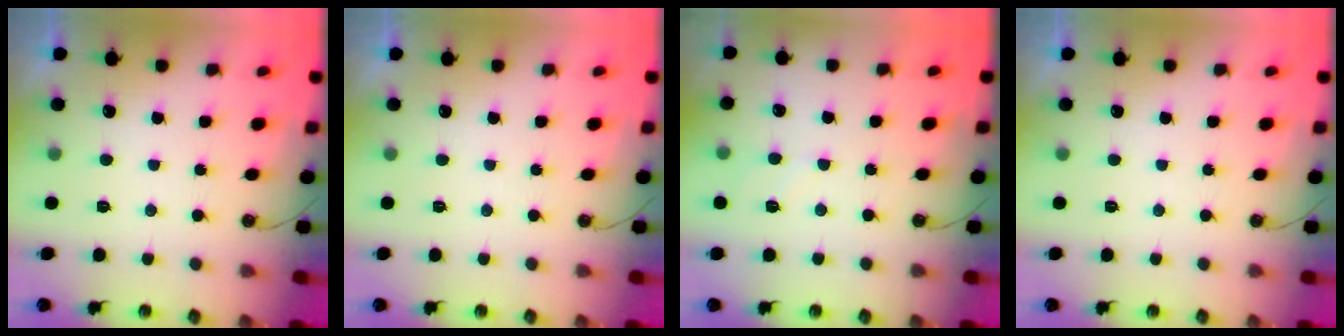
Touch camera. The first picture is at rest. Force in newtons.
{"total": 0.0}
{"total": 4.7, "press": 4.7, "slide": 0.7}
{"total": 0.0}